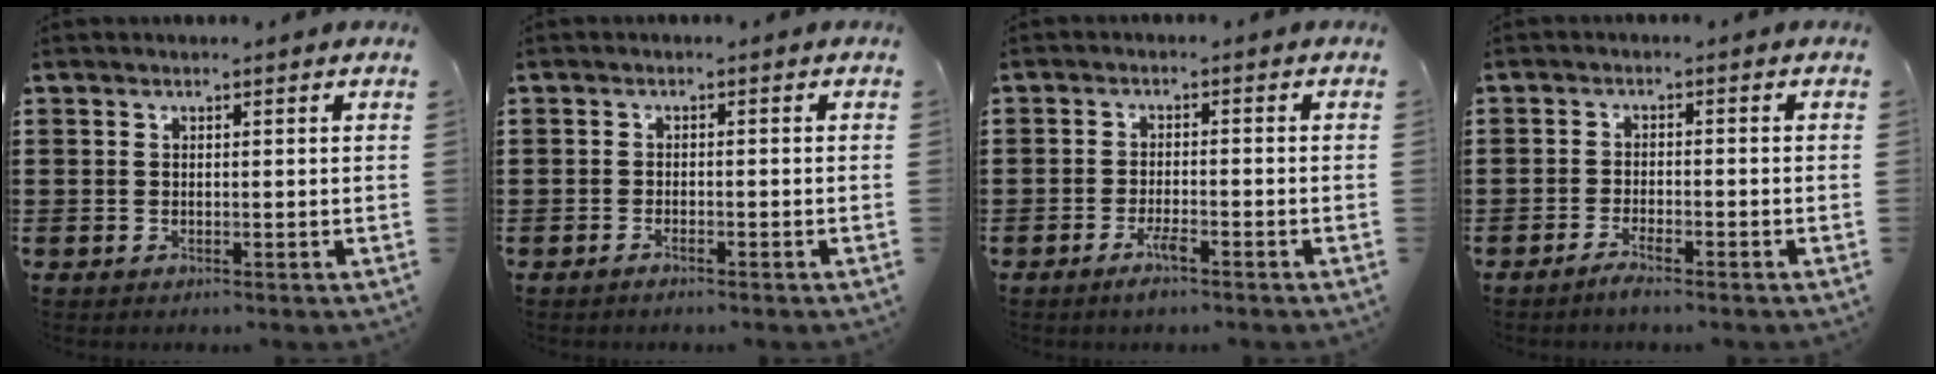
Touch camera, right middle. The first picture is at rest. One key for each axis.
{"total": 0.9, "fx": -0.7, "fy": 0.0, "fz": 0.5, "tx": -0.013, "ty": -0.005, "tz": -0.013}
{"total": 3.0, "fx": -1.9, "fy": 0.4, "fz": 2.3, "tx": -0.045, "ty": -0.002, "tz": -0.035}
{"total": 2.1, "fx": -1.8, "fy": 0.1, "fz": 1.2, "tx": -0.029, "ty": -0.002, "tz": -0.035}